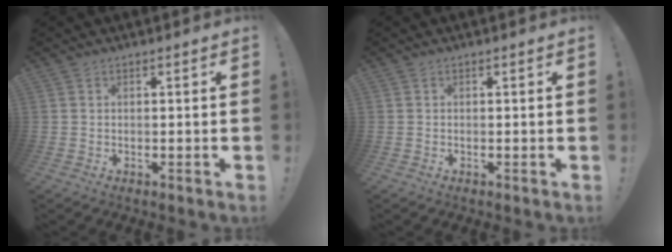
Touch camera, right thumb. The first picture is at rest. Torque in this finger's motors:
{"motor_torque": [-0.04, 0.10, 0.22, -0.32, 0.06]}